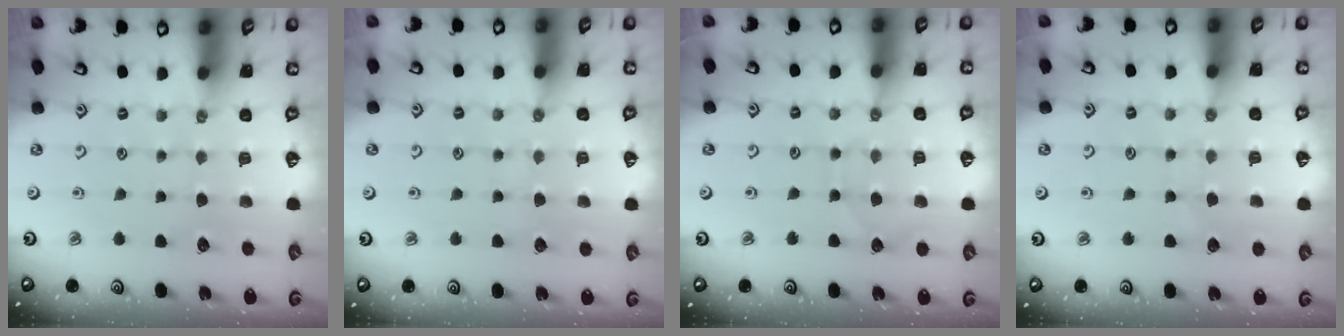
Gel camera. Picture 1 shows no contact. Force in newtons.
{"total": 4.3, "press": 4.3, "slide": 0.3}
{"total": 6.3, "press": 6.2, "slide": 0.6}
{"total": 4.4, "press": 4.3, "slide": 0.4}